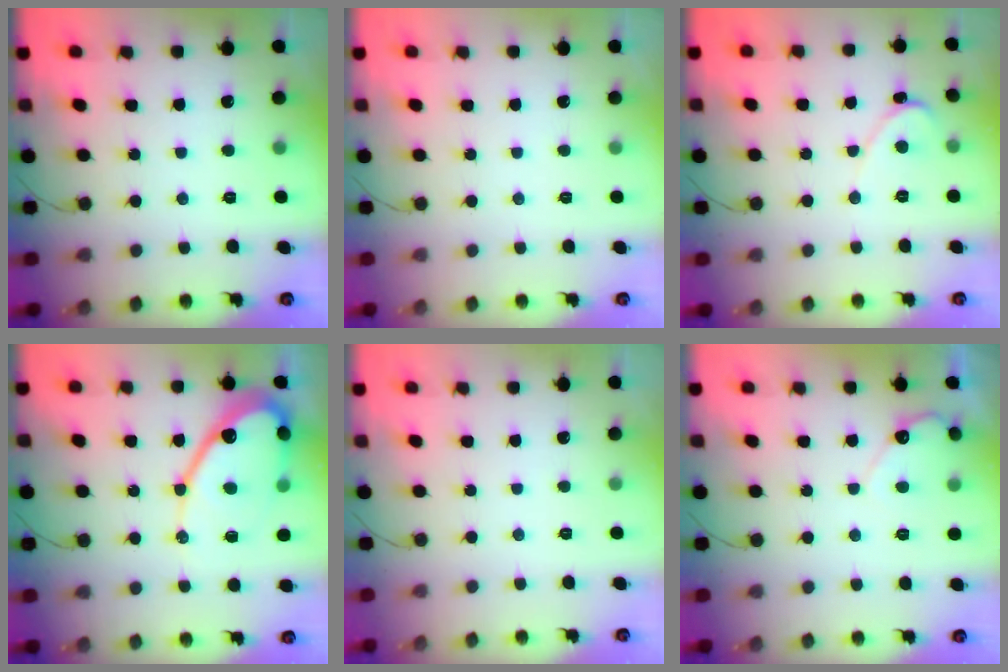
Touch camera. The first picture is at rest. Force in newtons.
{"total": 0.0}
{"total": 1.7, "press": 1.7, "slide": 0.2}
{"total": 16.4, "press": 16.3, "slide": 1.3}
{"total": 0.0}
{"total": 4.4, "press": 4.4, "slide": 0.3}